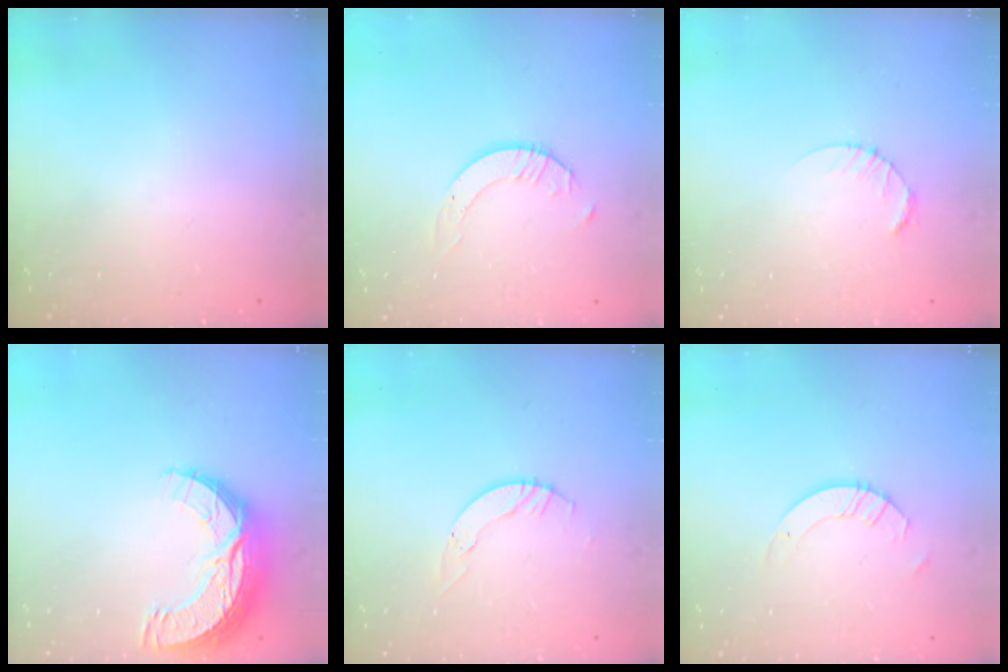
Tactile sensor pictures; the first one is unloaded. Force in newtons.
{"total": 2.7, "press": 2.7, "slide": 0.2}
{"total": 2.6, "press": 2.6, "slide": 0.4}
{"total": 12.7, "press": 12.6, "slide": 0.9}
{"total": 4.0, "press": 4.0, "slide": 0.4}
{"total": 3.6, "press": 3.6, "slide": 0.4}